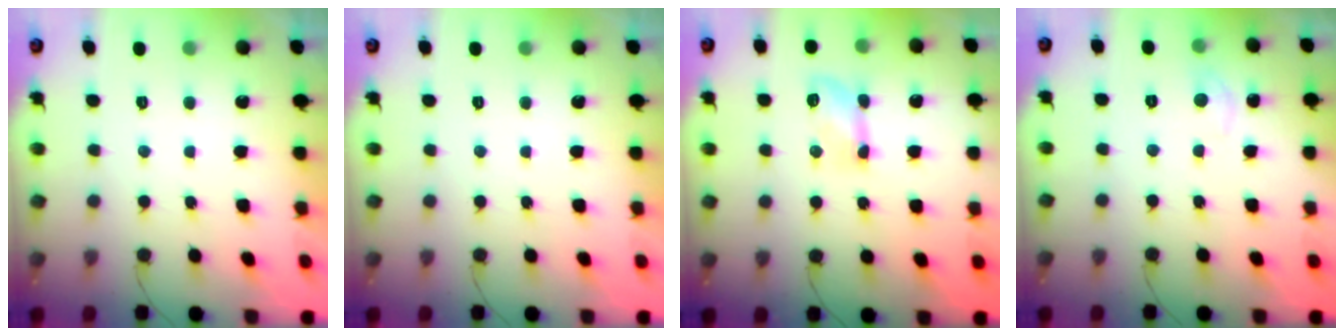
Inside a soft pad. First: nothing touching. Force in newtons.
{"total": 0.0}
{"total": 6.0, "press": 5.9, "slide": 0.9}
{"total": 2.8, "press": 2.8, "slide": 0.4}